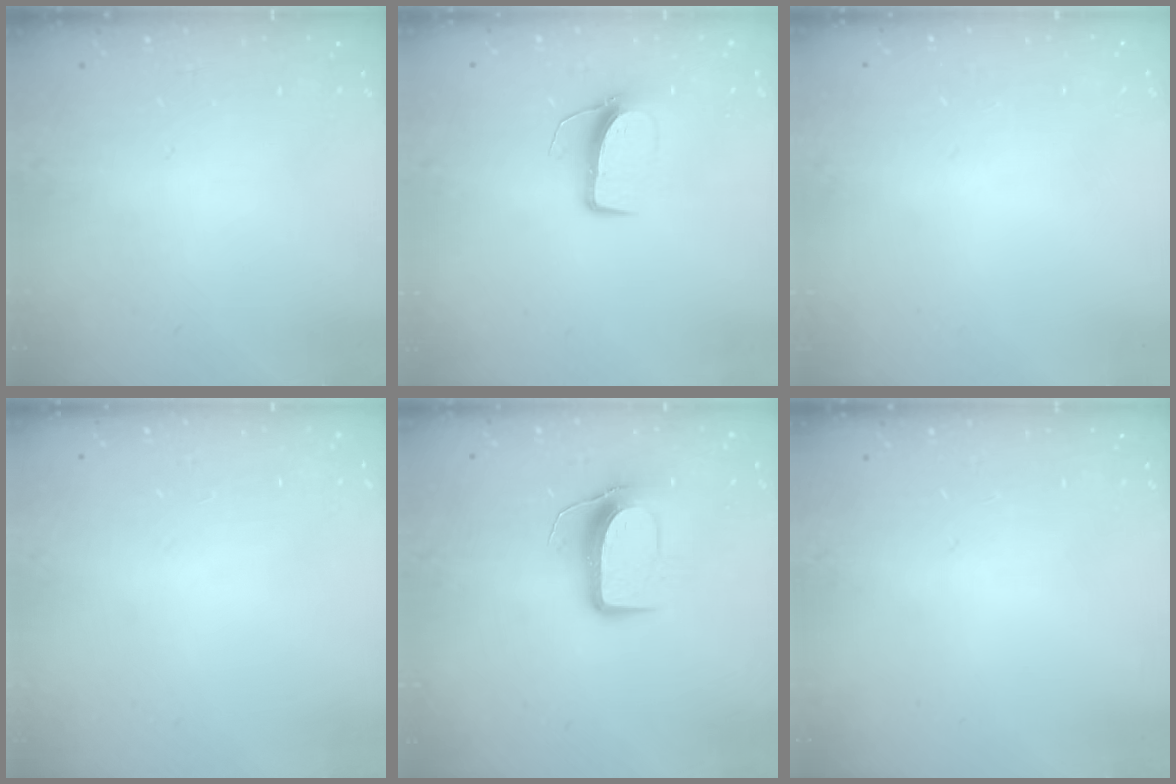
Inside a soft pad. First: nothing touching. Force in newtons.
{"total": 7.8, "press": 7.7, "slide": 0.5}
{"total": 0.0}
{"total": 0.5, "press": 0.5, "slide": 0.1}
{"total": 9.5, "press": 9.5, "slide": 0.3}
{"total": 0.0}